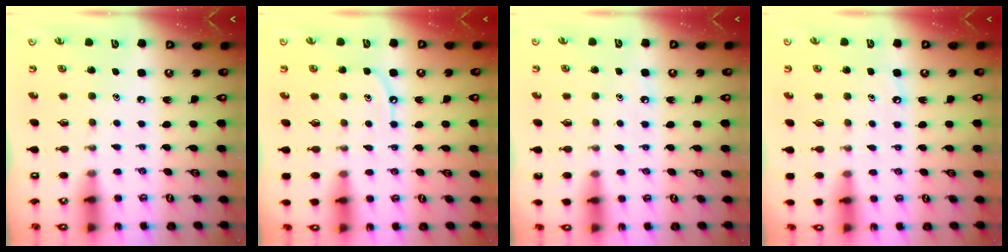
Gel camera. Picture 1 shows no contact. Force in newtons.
{"total": 5.8, "press": 5.8, "slide": 0.5}
{"total": 6.2, "press": 6.2, "slide": 0.7}
{"total": 4.2, "press": 4.2, "slide": 0.6}